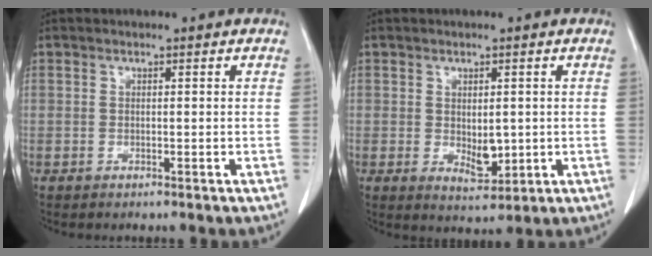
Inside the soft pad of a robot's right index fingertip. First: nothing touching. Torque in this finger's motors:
{"motor_torque": [0.37, 0.23, 0.24, 0.05]}